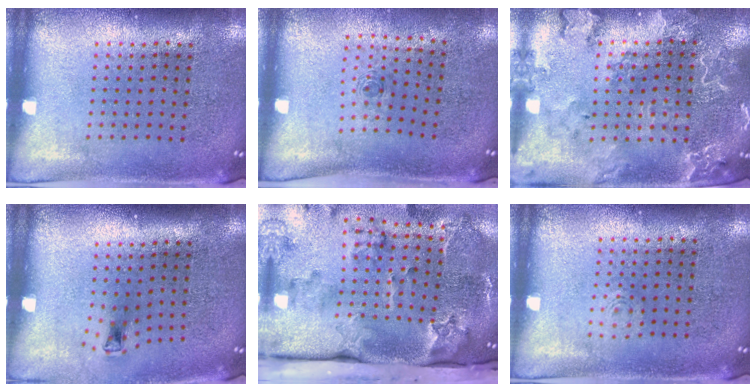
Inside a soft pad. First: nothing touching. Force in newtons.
{"total": 0.7, "press": 0.3, "slide": 0.6}
{"total": 2.5, "press": 2.4, "slide": 0.8}
{"total": 0.7, "press": 0.3, "slide": 0.7}
{"total": 4.0, "press": 2.7, "slide": 3.0}
{"total": 0.7, "press": 0.6, "slide": 0.2}